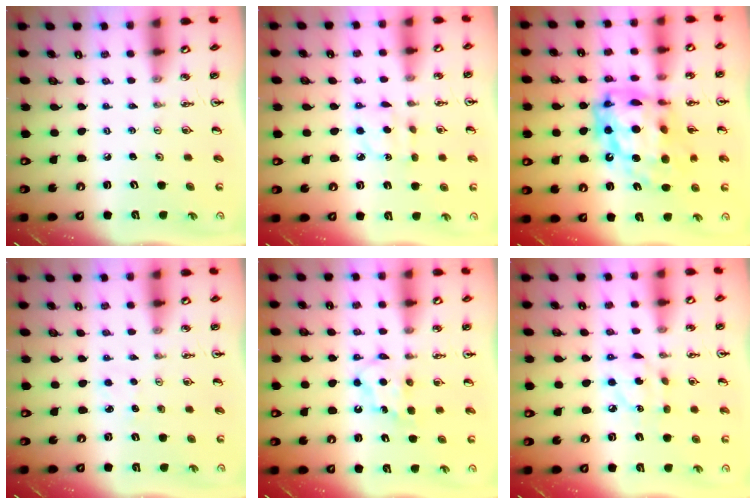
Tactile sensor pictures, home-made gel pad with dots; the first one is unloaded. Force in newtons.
{"total": 4.3, "press": 4.3, "slide": 0.4}
{"total": 21.3, "press": 21.2, "slide": 2.0}
{"total": 3.2, "press": 3.1, "slide": 0.4}
{"total": 6.1, "press": 6.1, "slide": 0.7}
{"total": 6.6, "press": 6.6, "slide": 0.0}